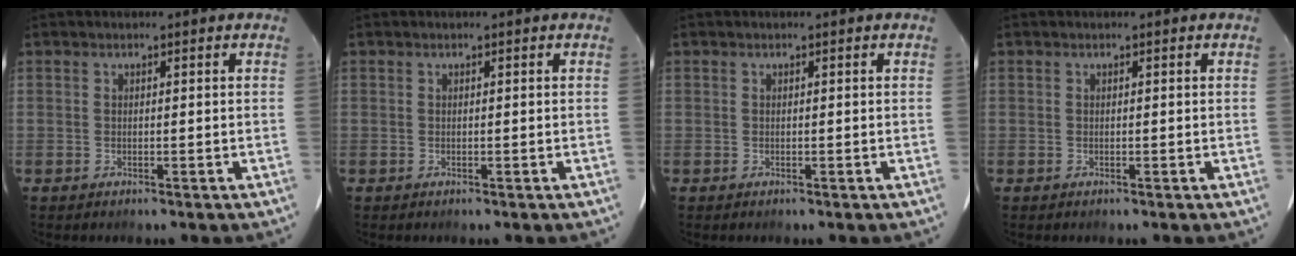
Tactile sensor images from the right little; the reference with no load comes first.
{"total": 0.0}
{"total": 0.0}
{"total": 0.0}